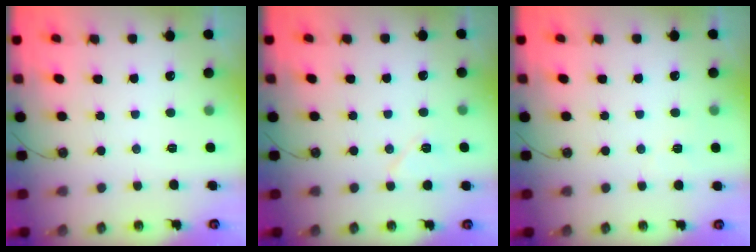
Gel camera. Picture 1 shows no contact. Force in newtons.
{"total": 6.2, "press": 6.1, "slide": 1.3}
{"total": 3.2, "press": 3.1, "slide": 0.7}